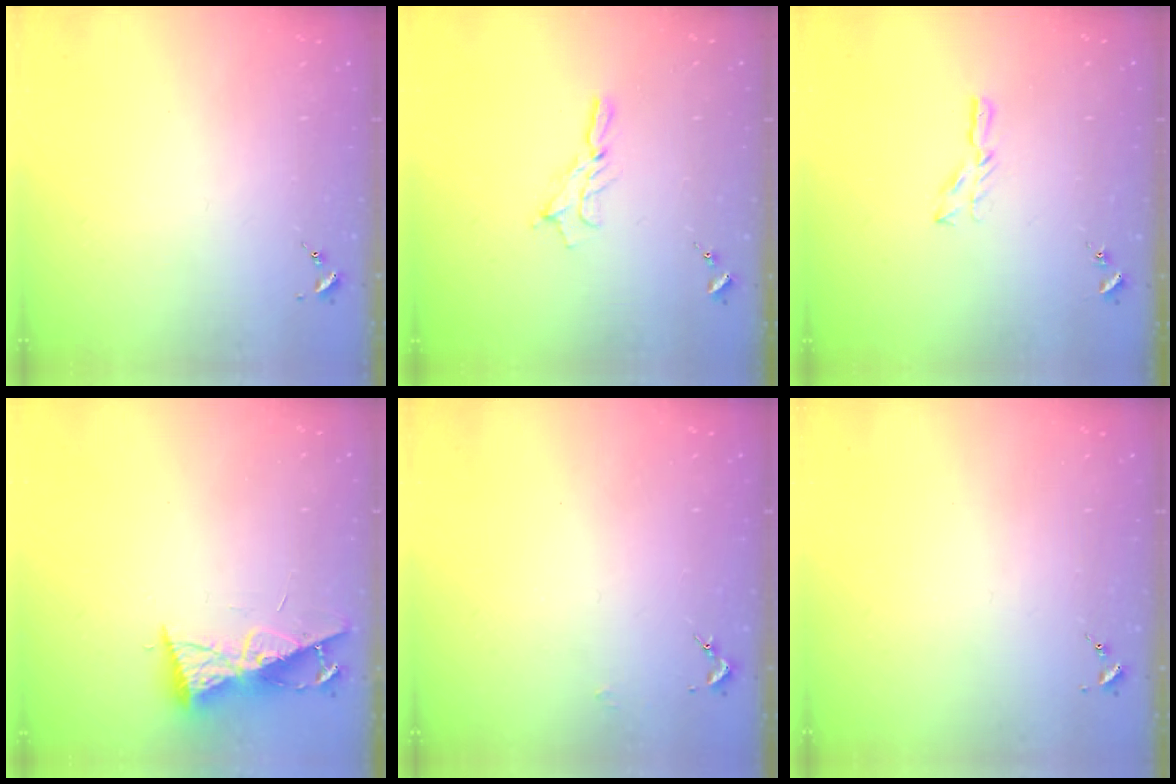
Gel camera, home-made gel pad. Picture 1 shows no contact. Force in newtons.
{"total": 7.2, "press": 7.2, "slide": 0.4}
{"total": 5.2, "press": 5.2, "slide": 0.4}
{"total": 8.7, "press": 8.7, "slide": 0.8}
{"total": 2.1, "press": 2.1, "slide": 0.3}
{"total": 0.0}